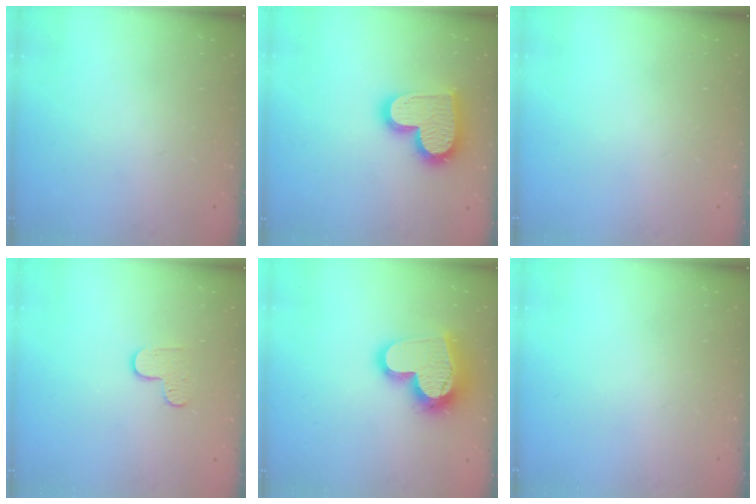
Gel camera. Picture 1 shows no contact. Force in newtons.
{"total": 17.9, "press": 17.8, "slide": 1.3}
{"total": 0.0}
{"total": 5.8, "press": 5.8, "slide": 0.6}
{"total": 17.9, "press": 17.8, "slide": 1.7}
{"total": 0.0}